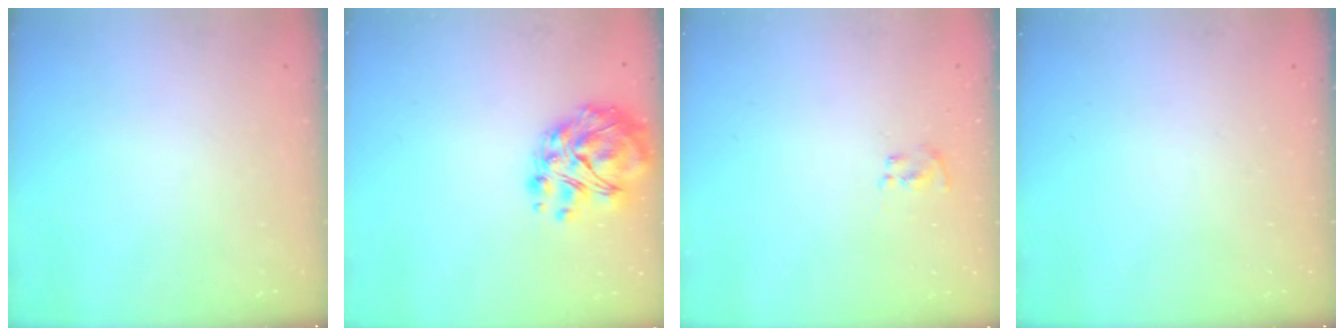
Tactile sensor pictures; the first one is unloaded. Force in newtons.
{"total": 11.5, "press": 11.1, "slide": 2.8}
{"total": 3.0, "press": 2.9, "slide": 0.9}
{"total": 0.0}